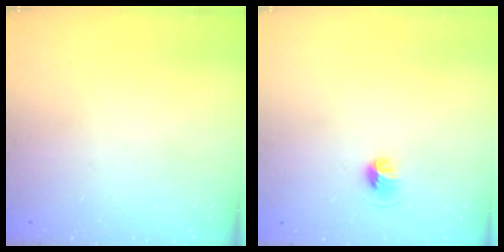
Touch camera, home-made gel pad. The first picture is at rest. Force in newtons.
{"total": 5.4, "press": 5.2, "slide": 1.2}